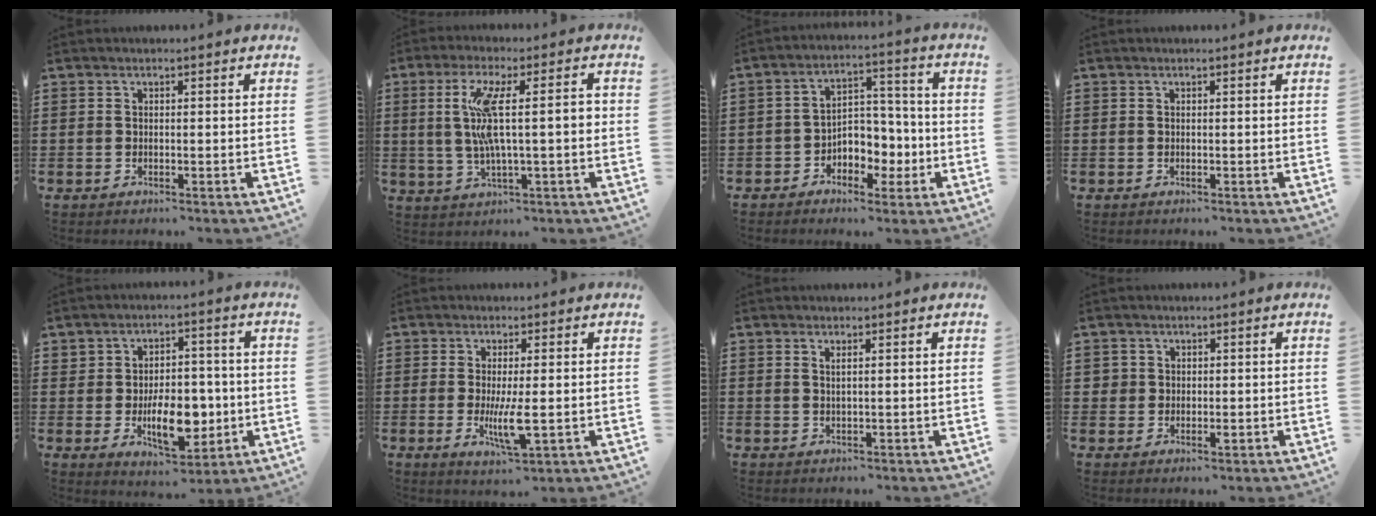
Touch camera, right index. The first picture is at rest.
{"total": 9.4, "force": [0.9, 1.5, 9.2], "torque": [-0.189, -0.003, 0.003]}
{"total": 5.2, "force": [-2.1, 4.2, 2.3], "torque": [-0.033, 0.005, -0.043]}
{"total": 0.0}
{"total": 9.4, "force": [-1.6, 5.8, 7.2], "torque": [-0.094, 0.007, -0.025]}
{"total": 5.7, "force": [-0.8, 1.2, 5.5], "torque": [-0.108, -0.012, -0.015]}
{"total": 1.2, "force": [0.6, 0.2, 1.0], "torque": [-0.022, 0.002, 0.009]}
{"total": 1.7, "force": [0.2, 1.5, 0.6], "torque": [-0.017, 0.009, 0.004]}